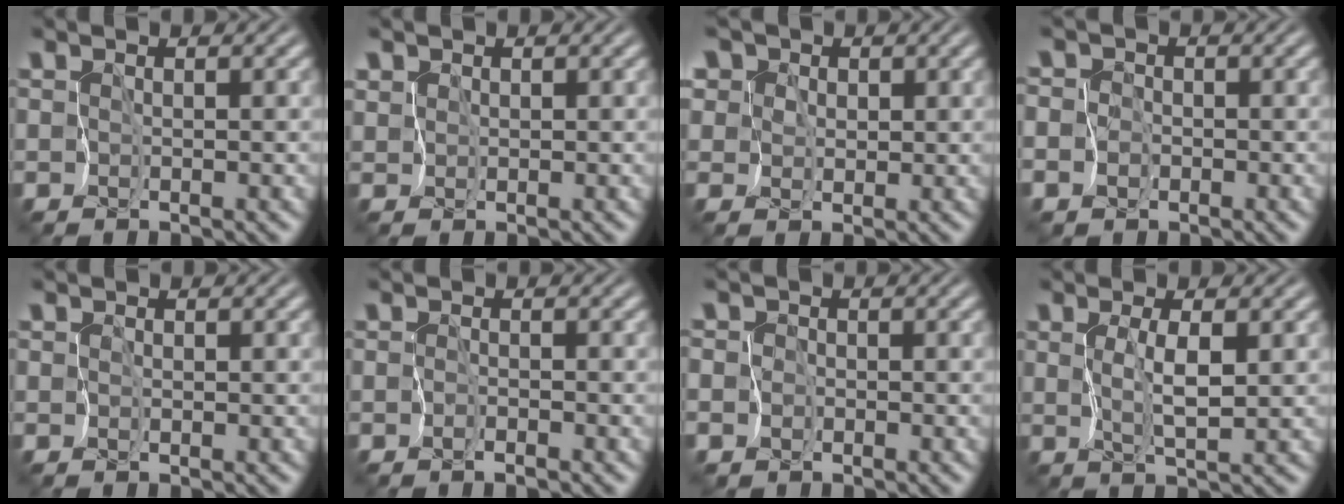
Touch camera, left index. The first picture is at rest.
{"total": 0.9, "force": [0.5, 0.7, -0.2], "torque": [0.003, -0.004, 0.006]}
{"total": 5.8, "force": [2.7, 4.7, 2.0], "torque": [-0.043, 0.015, 0.026]}
{"total": 3.6, "force": [-1.1, 3.4, 0.4], "torque": [0.011, 0.007, -0.049]}
{"total": 0.0}
{"total": 0.7, "force": [-0.7, 0.1, -0.1], "torque": [0.003, -0.002, -0.017]}
{"total": 2.6, "force": [-0.7, 2.5, 0.2], "torque": [0.015, 0.008, -0.037]}
{"total": 1.8, "force": [0.4, 0.3, 1.7], "torque": [-0.039, -0.005, 0.012]}